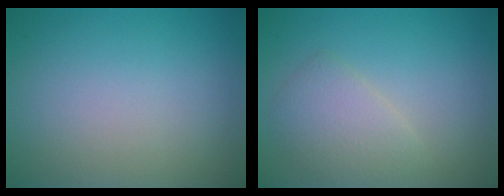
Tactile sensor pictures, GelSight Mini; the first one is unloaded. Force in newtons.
{"total": 2.9, "press": 2.9, "slide": 0.1}